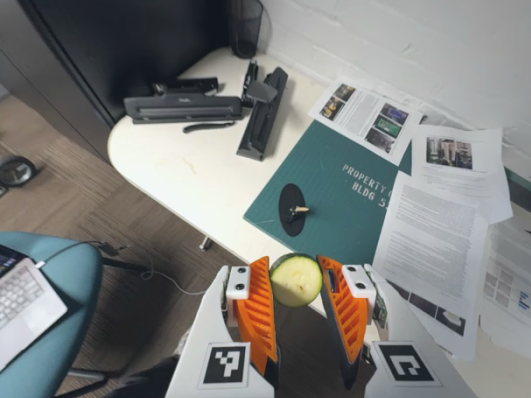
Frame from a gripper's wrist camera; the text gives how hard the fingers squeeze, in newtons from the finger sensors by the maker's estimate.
{"total": 10.7, "left": 10.5, "right": 10.9}